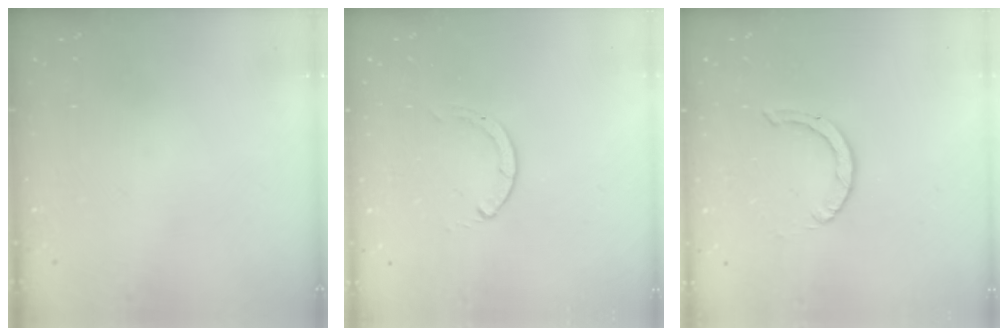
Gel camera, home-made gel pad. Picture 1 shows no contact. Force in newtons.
{"total": 0.0}
{"total": 0.9, "press": 0.9, "slide": 0.1}